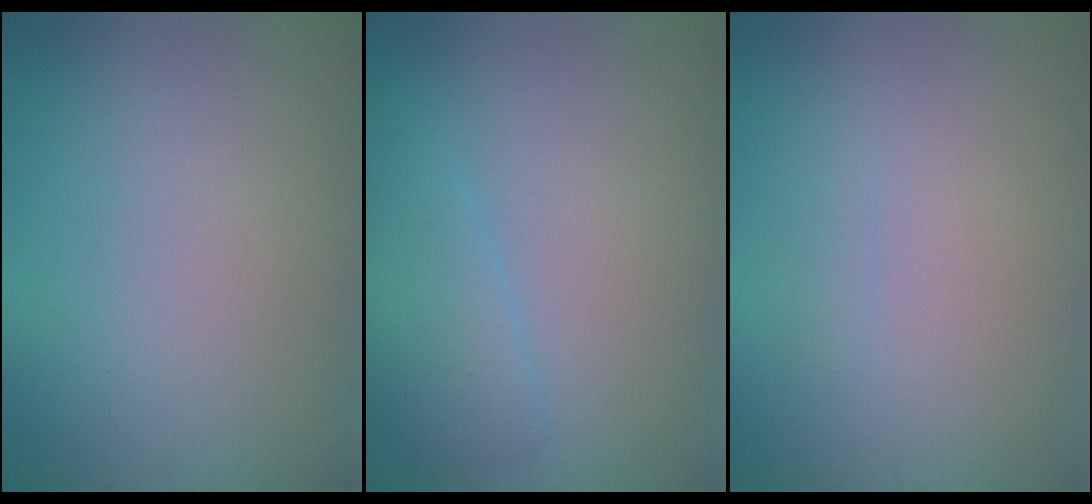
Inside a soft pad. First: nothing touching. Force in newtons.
{"total": 2.3, "press": 2.3, "slide": 0.0}
{"total": 0.6, "press": 0.6, "slide": 0.0}